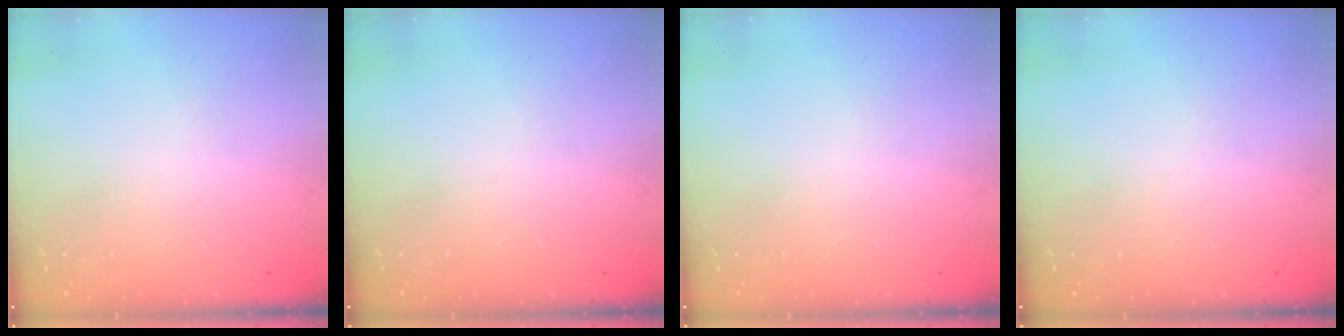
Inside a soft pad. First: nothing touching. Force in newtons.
{"total": 0.0}
{"total": 0.0}
{"total": 0.0}